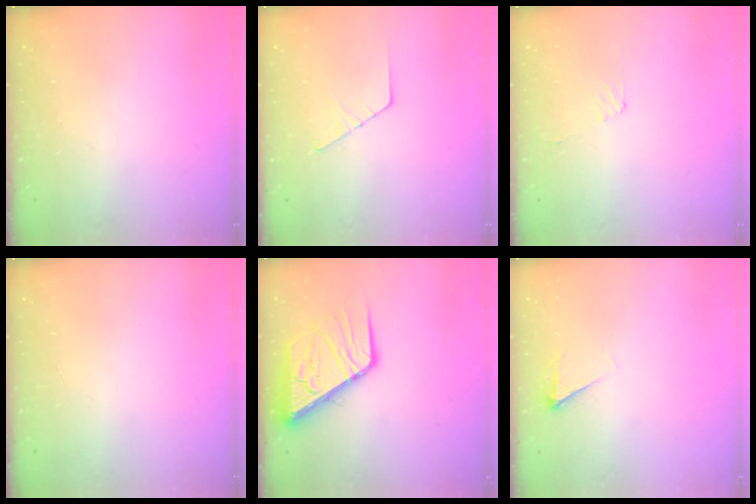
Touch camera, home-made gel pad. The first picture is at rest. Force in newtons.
{"total": 2.6, "press": 2.6, "slide": 0.3}
{"total": 4.4, "press": 4.4, "slide": 0.4}
{"total": 0.0}
{"total": 12.7, "press": 12.6, "slide": 1.7}
{"total": 4.9, "press": 4.8, "slide": 0.7}